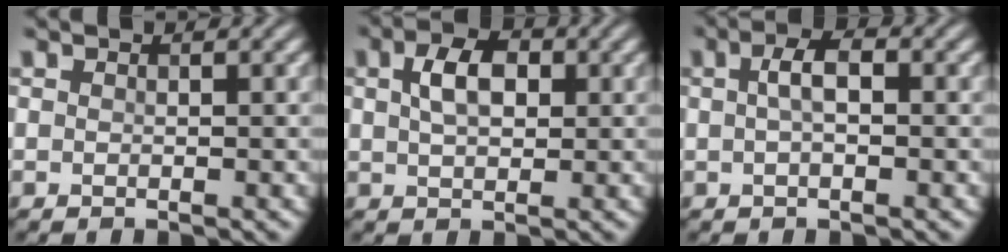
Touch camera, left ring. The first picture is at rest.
{"total": 3.9, "force": [1.0, 2.3, 3.0], "torque": [-0.059, 0.008, 0.015]}
{"total": 2.4, "force": [0.2, 1.0, 2.2], "torque": [-0.044, 0.006, 0.001]}